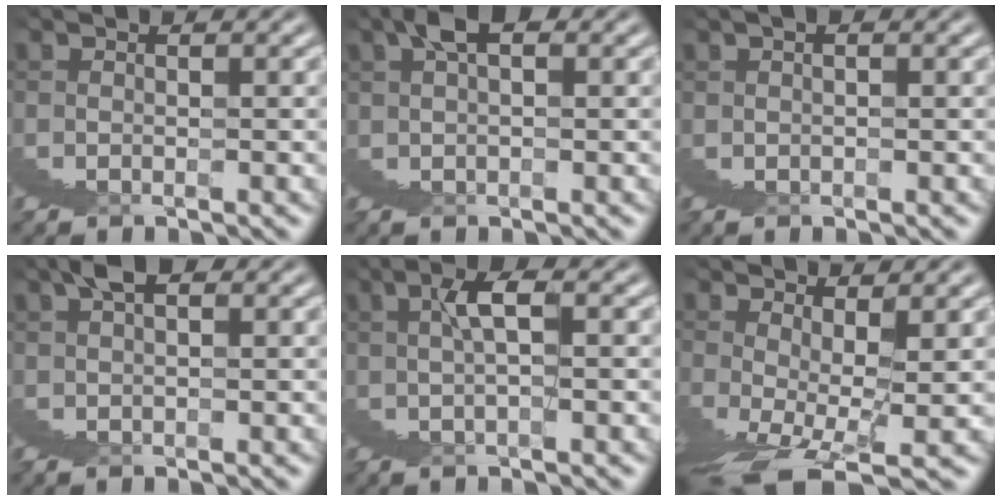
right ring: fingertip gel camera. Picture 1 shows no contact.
{"total": 4.2, "force": [2.2, 1.6, 3.1], "torque": [-0.045, 0.007, 0.034]}
{"total": 0.8, "force": [0.6, 0.2, 0.6], "torque": [-0.011, 0.007, 0.006]}
{"total": 3.4, "force": [2.0, 1.2, 2.4], "torque": [-0.038, 0.006, 0.031]}
{"total": 3.4, "force": [2.4, 0.0, 2.4], "torque": [-0.029, 0.022, 0.035]}
{"total": 2.0, "force": [-0.8, -1.0, 1.6], "torque": [0.003, -0.010, -0.002]}